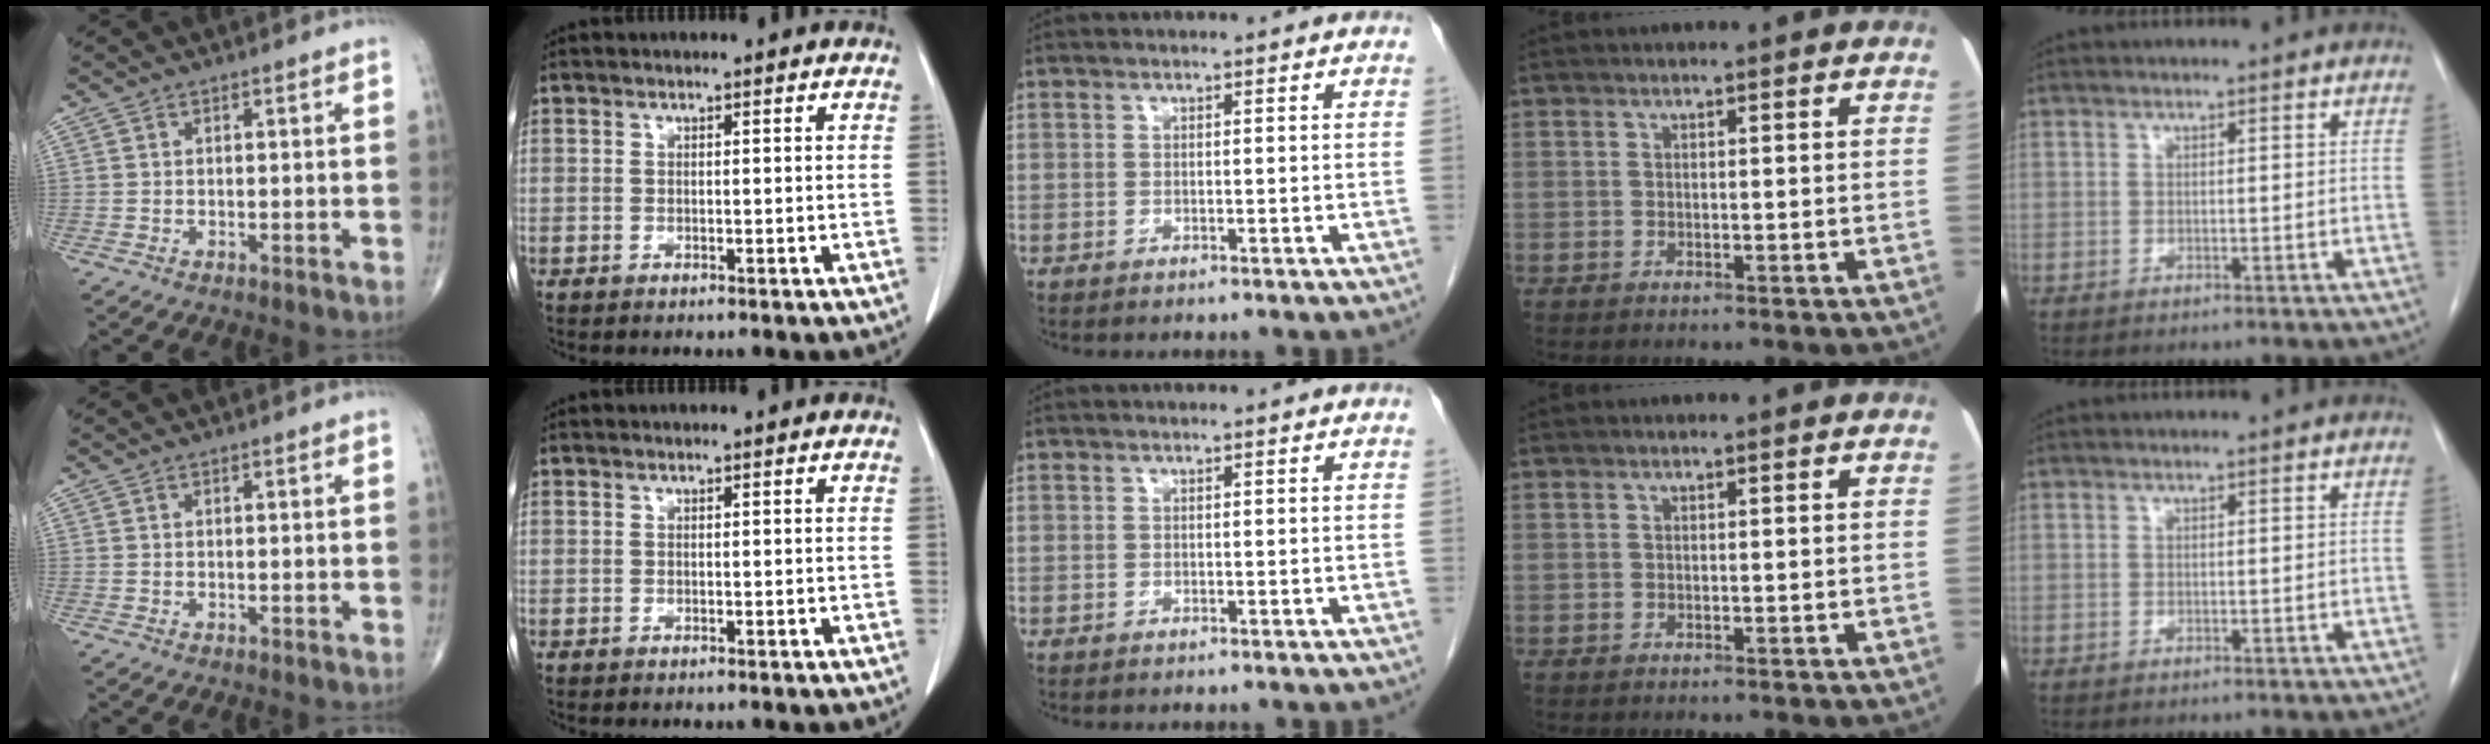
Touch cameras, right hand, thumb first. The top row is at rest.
{}